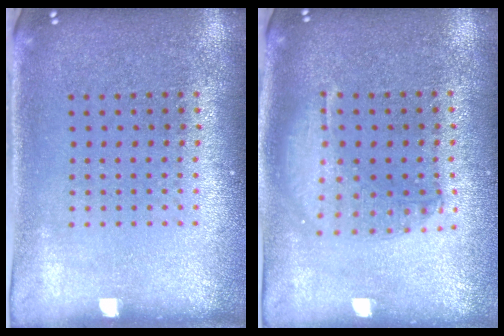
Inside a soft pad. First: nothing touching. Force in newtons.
{"total": 1.3, "press": 1.2, "slide": 0.4}